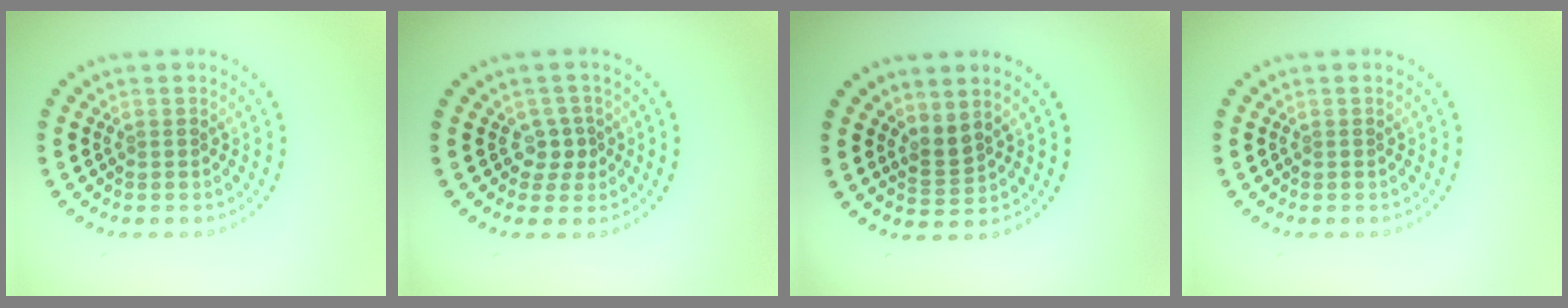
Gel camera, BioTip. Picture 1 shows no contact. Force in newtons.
{"total": 1.7, "press": 1.2, "slide": 1.2}
{"total": 1.8, "press": 1.4, "slide": 1.2}
{"total": 0.0}